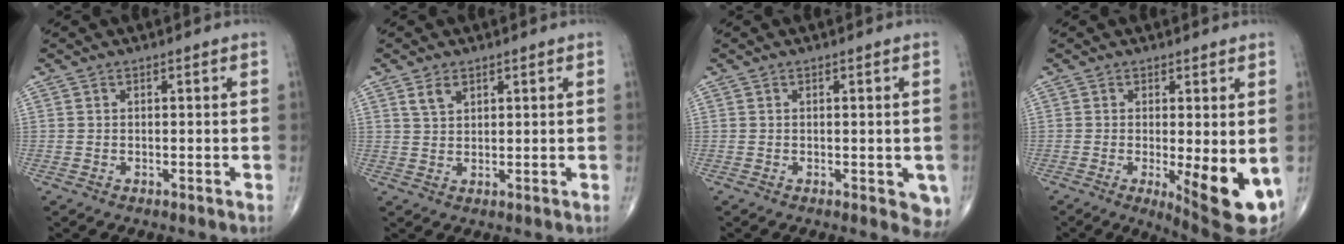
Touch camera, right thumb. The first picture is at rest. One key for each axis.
{"total": 2.8, "fx": 1.7, "fy": 1.5, "fz": 1.6, "tx": -0.027, "ty": -0.005, "tz": 0.037}
{"total": 4.4, "fx": -1.2, "fy": 1.9, "fz": 3.8, "tx": -0.024, "ty": -0.007, "tz": -0.014}
{"total": 11.2, "fx": -2.3, "fy": 3.1, "fz": 10.5, "tx": -0.137, "ty": -0.025, "tz": -0.023}